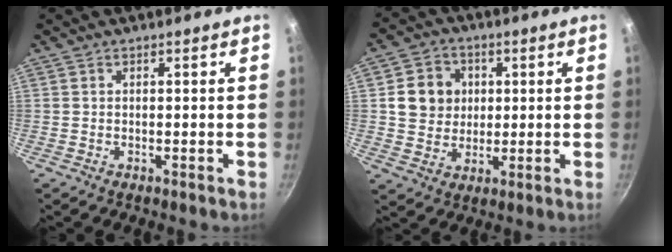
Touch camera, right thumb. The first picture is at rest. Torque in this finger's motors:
{"motor_torque": [-0.38, 1.52, 0.21, -0.37, 0.03]}